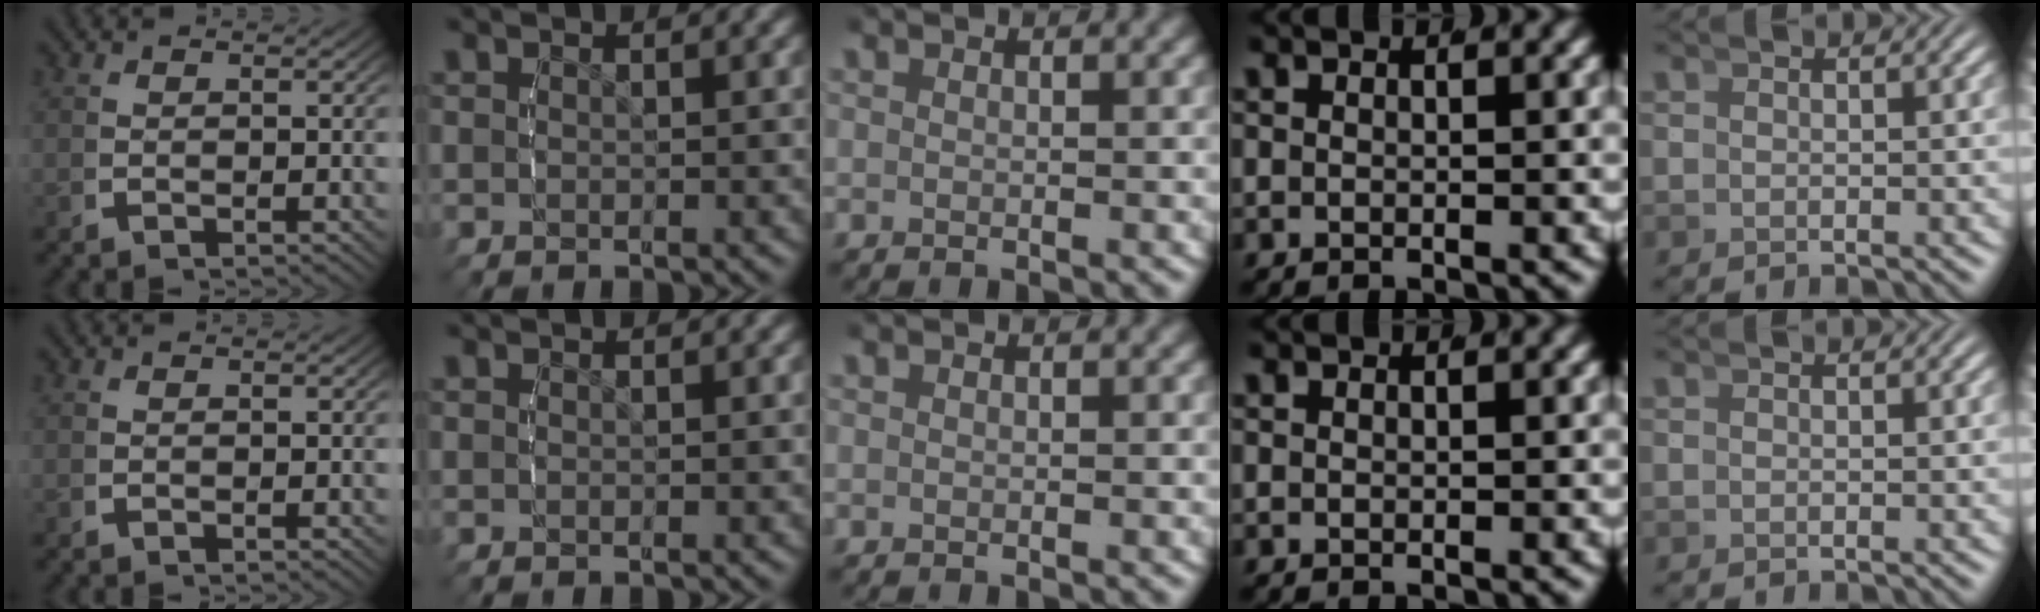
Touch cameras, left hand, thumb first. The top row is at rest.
{}